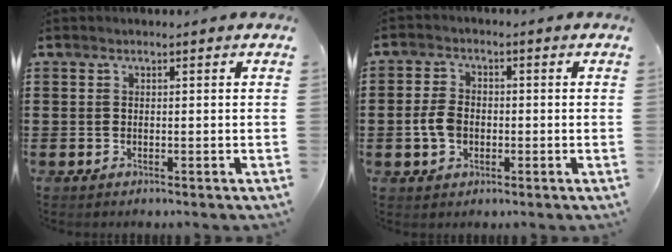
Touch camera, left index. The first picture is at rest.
{"total": 4.6, "force": [-0.7, 3.3, 3.2], "torque": [-0.085, -0.001, -0.019]}